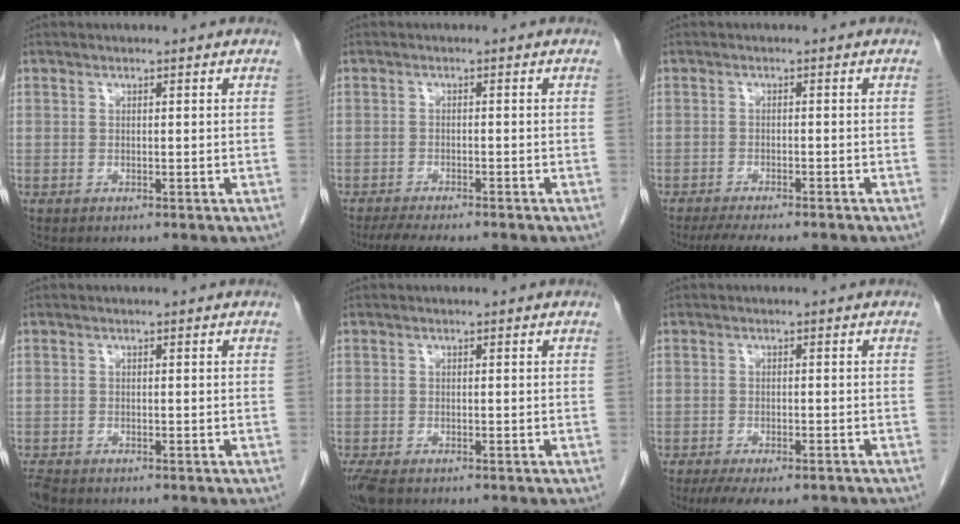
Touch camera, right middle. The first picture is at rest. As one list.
[{"total": 7.6, "force": [-6.5, 0.9, 3.8], "torque": [-0.058, -0.016, -0.099]}, {"total": 8.7, "force": [-7.4, 1.3, 4.3], "torque": [-0.064, -0.012, -0.108]}, {"total": 1.9, "force": [-1.7, 0.5, 0.7], "torque": [-0.020, -0.007, -0.030]}, {"total": 4.0, "force": [-2.9, 1.6, 2.3], "torque": [-0.050, -0.013, -0.049]}, {"total": 8.9, "force": [-6.9, 2.8, 4.9], "torque": [-0.069, -0.011, -0.100]}]